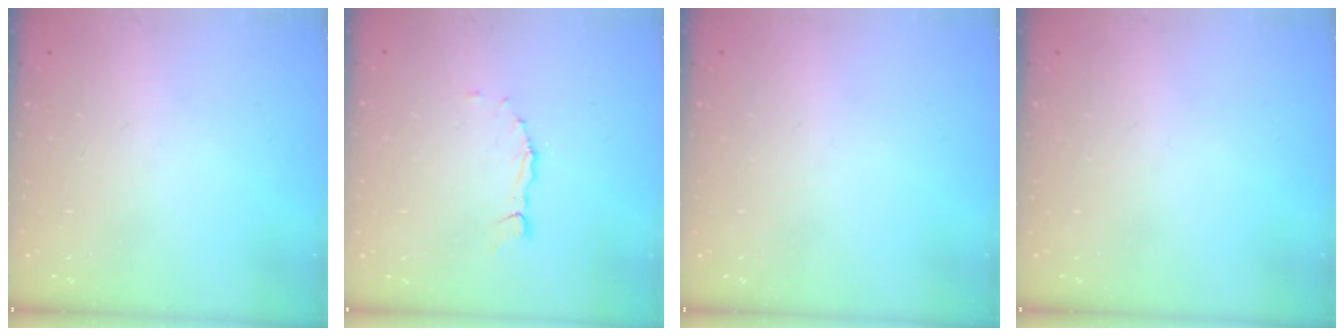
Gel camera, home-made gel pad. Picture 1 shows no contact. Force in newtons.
{"total": 1.5, "press": 1.5, "slide": 0.2}
{"total": 0.0}
{"total": 0.0}